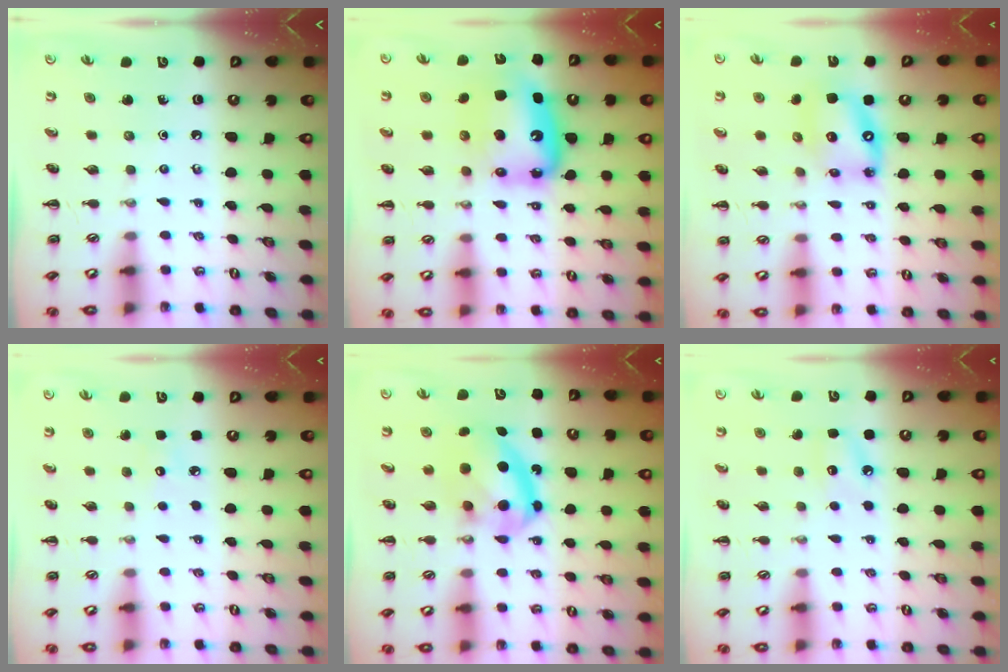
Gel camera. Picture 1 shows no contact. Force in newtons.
{"total": 11.6, "press": 11.1, "slide": 3.3}
{"total": 13.5, "press": 13.1, "slide": 3.4}
{"total": 3.9, "press": 3.8, "slide": 1.1}
{"total": 12.4, "press": 12.1, "slide": 2.8}
{"total": 7.7, "press": 7.5, "slide": 1.7}